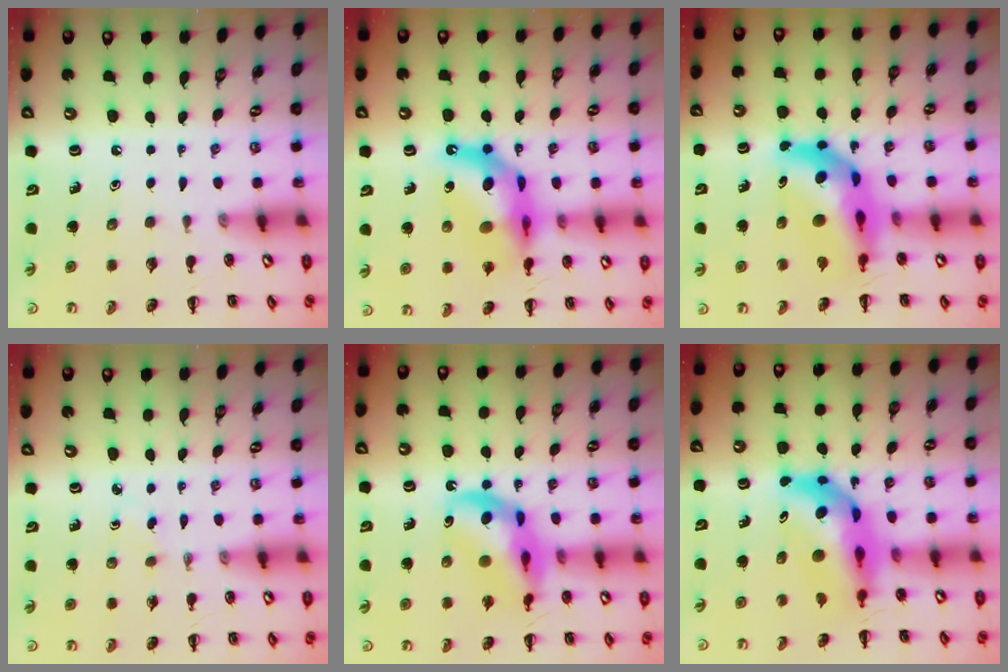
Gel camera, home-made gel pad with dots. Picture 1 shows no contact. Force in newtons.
{"total": 16.2, "press": 15.6, "slide": 4.3}
{"total": 12.7, "press": 12.1, "slide": 3.9}
{"total": 0.9, "press": 0.7, "slide": 0.5}
{"total": 14.4, "press": 14.0, "slide": 3.4}
{"total": 10.8, "press": 10.3, "slide": 3.2}